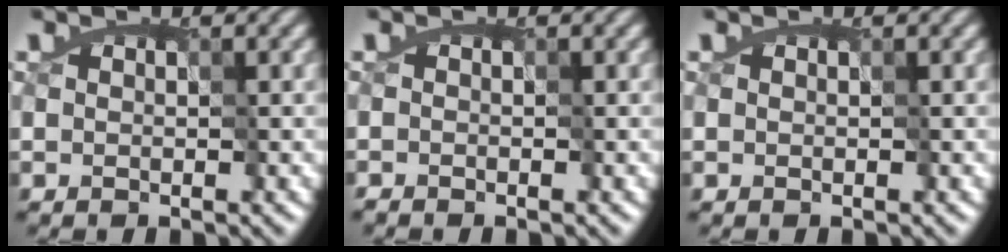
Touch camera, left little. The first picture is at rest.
{"total": 0.5, "force": [-0.5, -0.1, -0.1], "torque": [0.001, -0.001, -0.009]}
{"total": 0.0}